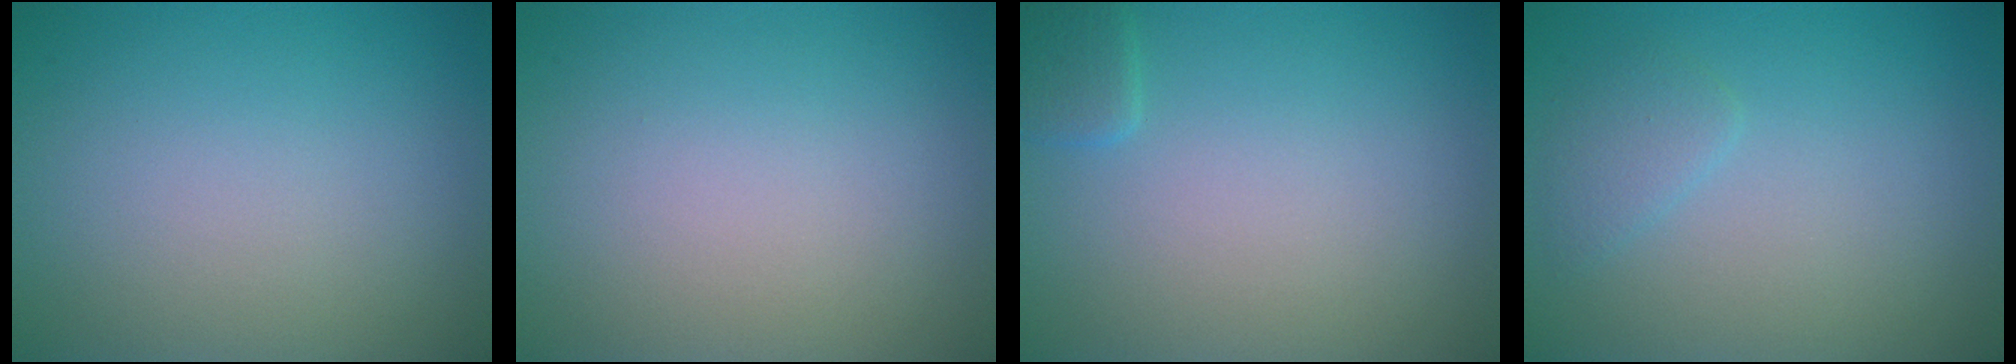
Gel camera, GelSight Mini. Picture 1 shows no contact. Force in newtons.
{"total": 0.0}
{"total": 1.3, "press": 1.3, "slide": 0.2}
{"total": 1.4, "press": 1.4, "slide": 0.1}